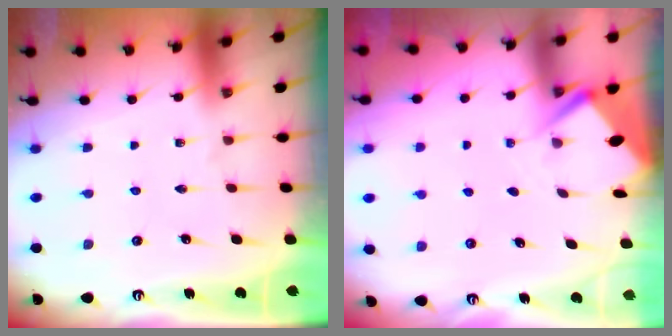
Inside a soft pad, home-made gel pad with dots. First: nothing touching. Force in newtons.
{"total": 3.0, "press": 2.9, "slide": 0.4}